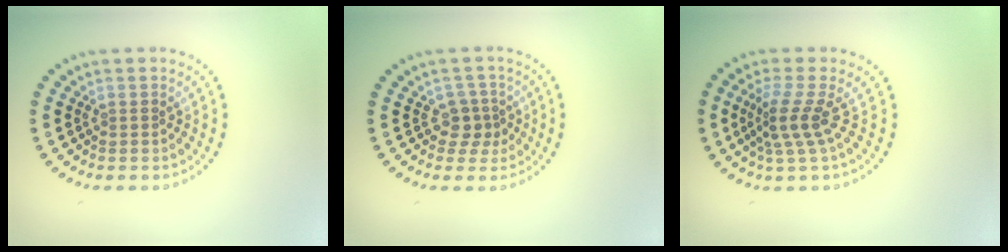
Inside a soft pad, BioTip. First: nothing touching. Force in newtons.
{"total": 2.0, "press": 1.7, "slide": 1.2}
{"total": 2.9, "press": 2.0, "slide": 2.2}